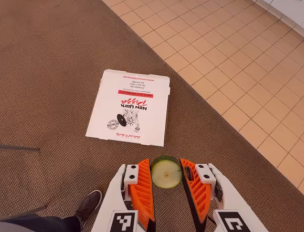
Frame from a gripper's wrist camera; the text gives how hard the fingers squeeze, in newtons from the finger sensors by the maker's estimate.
{"total": 8.6, "left": 8.4, "right": 8.8}